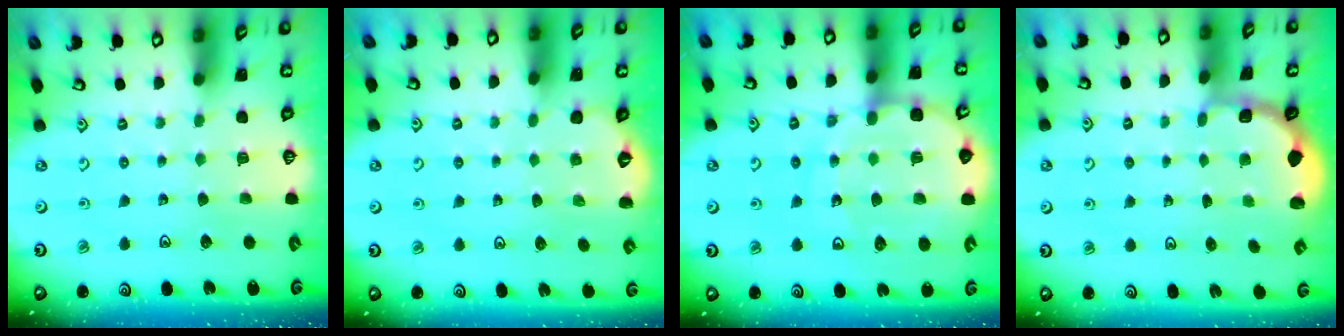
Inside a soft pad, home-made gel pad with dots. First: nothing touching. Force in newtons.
{"total": 2.1, "press": 1.0, "slide": 1.8}
{"total": 13.0, "press": 12.6, "slide": 3.1}
{"total": 1.8, "press": 1.6, "slide": 0.7}